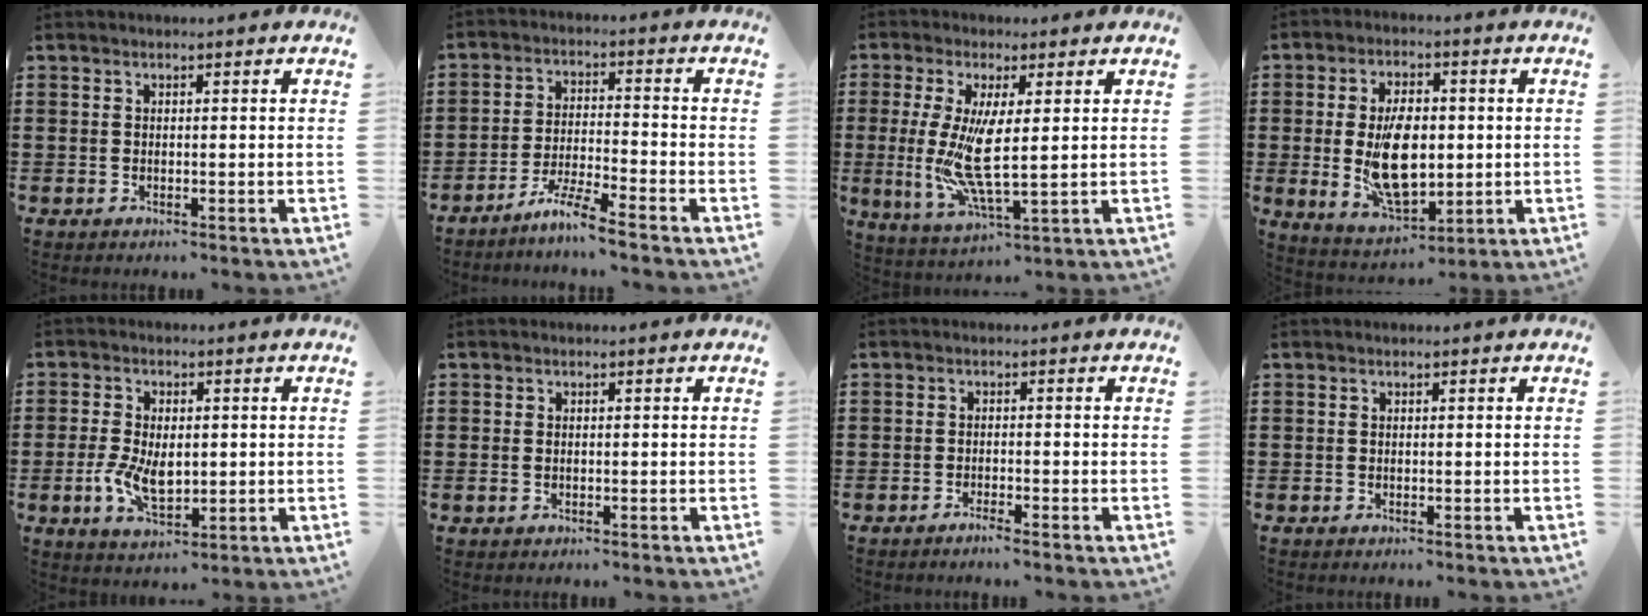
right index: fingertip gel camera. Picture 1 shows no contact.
{"total": 5.6, "force": [-4.9, -0.6, 2.6], "torque": [-0.065, -0.014, -0.099]}
{"total": 9.5, "force": [1.0, 2.3, 9.1], "torque": [-0.187, -0.025, 0.018]}
{"total": 10.6, "force": [-0.3, 5.8, 8.9], "torque": [-0.171, -0.007, -0.012]}
{"total": 6.4, "force": [-0.7, 3.6, 5.3], "torque": [-0.116, 0.000, -0.014]}
{"total": 0.6, "force": [-0.2, 0.4, 0.3], "torque": [-0.009, 0.002, -0.005]}
{"total": 1.4, "force": [-1.3, -0.2, 0.6], "torque": [-0.010, -0.001, -0.024]}
{"total": 0.0}